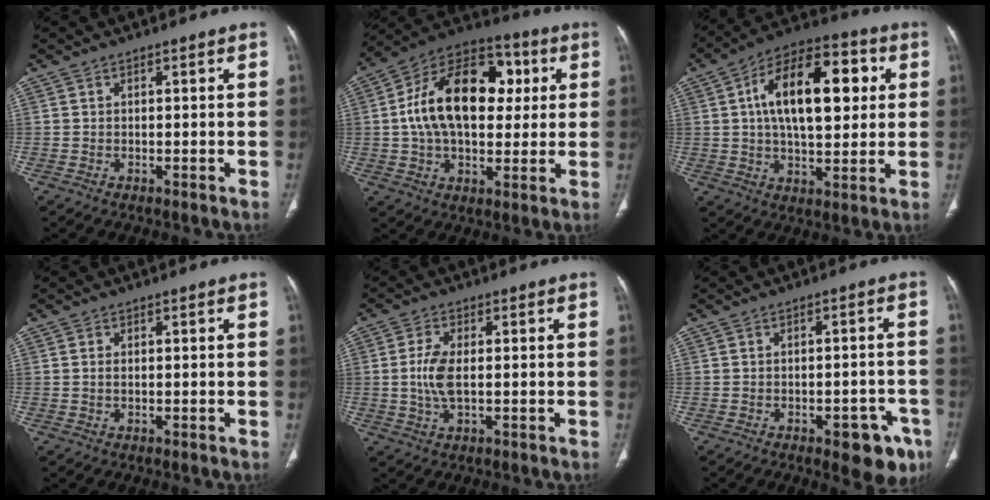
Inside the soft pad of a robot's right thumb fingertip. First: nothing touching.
{"total": 22.1, "force": [3.3, 13.8, 16.9], "torque": [-0.259, 0.020, 0.047]}
{"total": 19.6, "force": [3.9, 9.8, 16.5], "torque": [-0.240, 0.018, 0.056]}
{"total": 0.8, "force": [0.1, 0.4, 0.7], "torque": [-0.020, 0.002, 0.003]}
{"total": 5.6, "force": [0.0, 2.4, 5.1], "torque": [-0.121, -0.001, -0.001]}
{"total": 8.6, "force": [-4.5, 3.9, 6.3], "torque": [-0.048, 0.021, -0.051]}